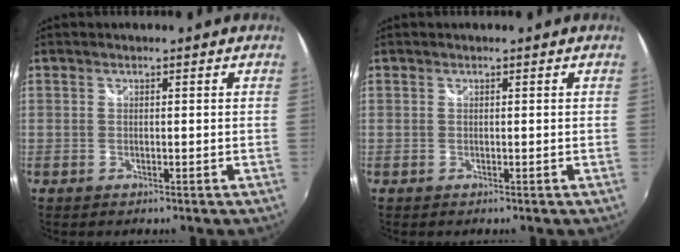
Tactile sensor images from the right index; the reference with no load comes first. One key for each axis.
{"total": 0.0}